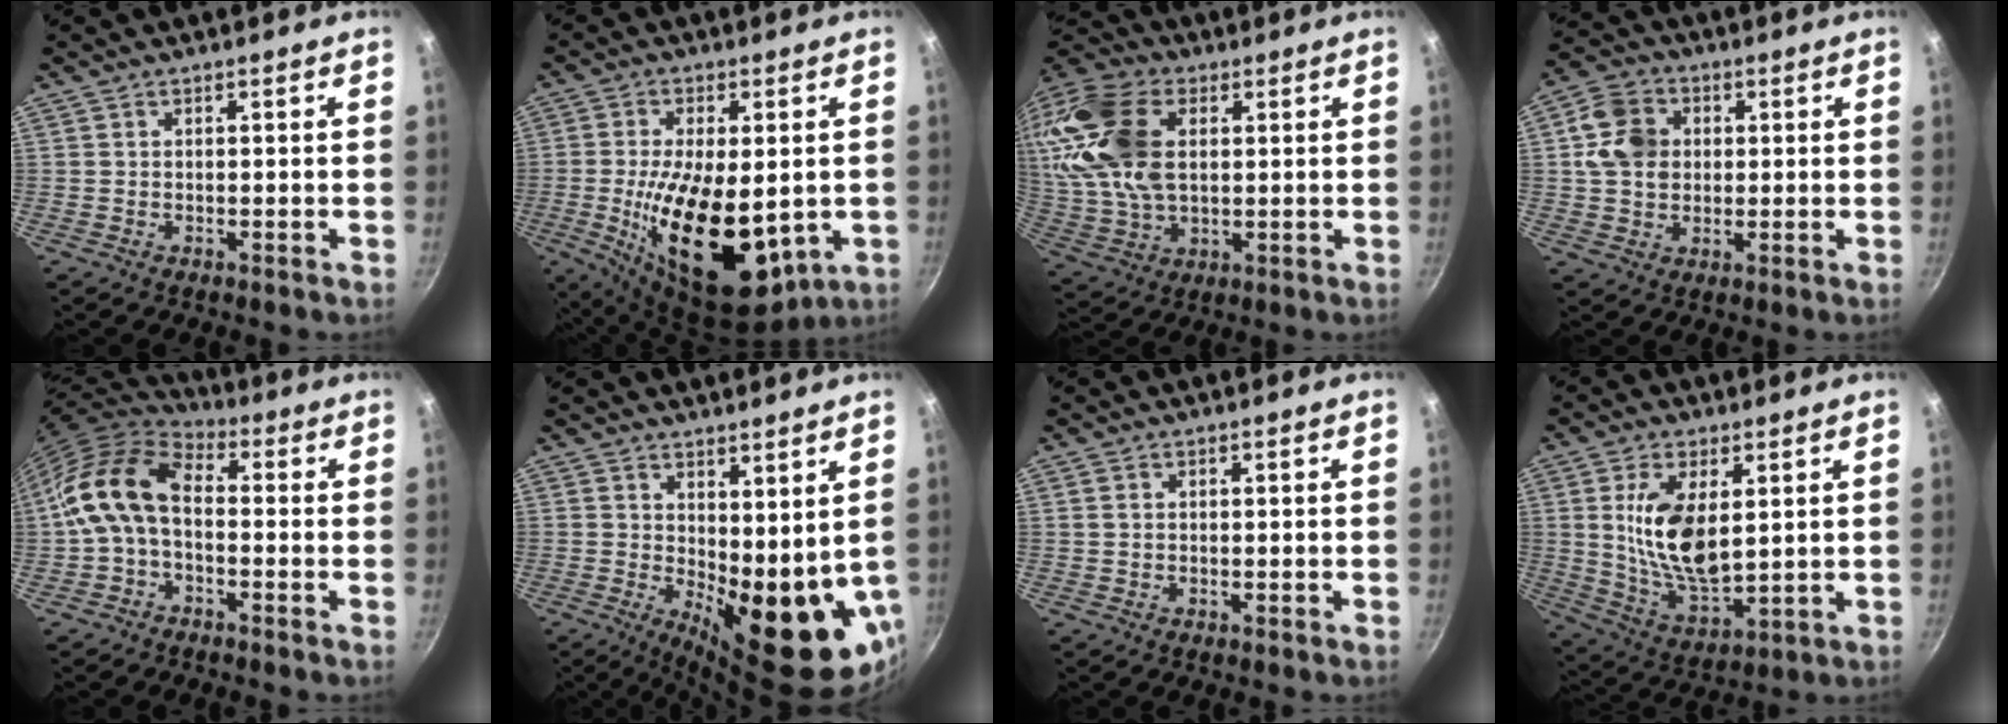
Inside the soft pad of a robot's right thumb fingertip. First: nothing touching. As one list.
[{"total": 21.8, "force": [-3.6, 10.4, 18.8], "torque": [-0.316, -0.026, -0.026]}, {"total": 26.5, "force": [6.8, 16.6, 19.5], "torque": [-0.473, 0.029, 0.133]}, {"total": 9.9, "force": [1.5, 7.9, 5.7], "torque": [-0.090, 0.010, 0.023]}, {"total": 12.9, "force": [-0.7, 7.9, 10.2], "torque": [-0.193, 0.036, -0.027]}, {"total": 16.8, "force": [-1.1, 6.9, 15.3], "torque": [-0.202, -0.036, 0.011]}, {"total": 0.9, "force": [0.2, 0.6, 0.6], "torque": [-0.013, 0.001, 0.007]}, {"total": 13.5, "force": [2.8, 6.7, 11.5], "torque": [-0.206, -0.024, 0.066]}]